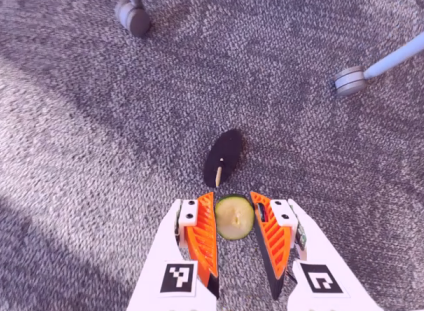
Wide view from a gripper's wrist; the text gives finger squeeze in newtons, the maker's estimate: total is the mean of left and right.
{"total": 8.6, "left": 8.8, "right": 8.4}